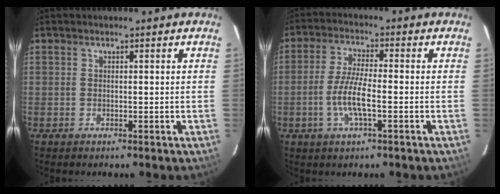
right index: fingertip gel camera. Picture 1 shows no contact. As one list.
[{"total": 7.2, "force": [-2.1, 1.4, 6.7], "torque": [-0.137, -0.002, -0.043]}]